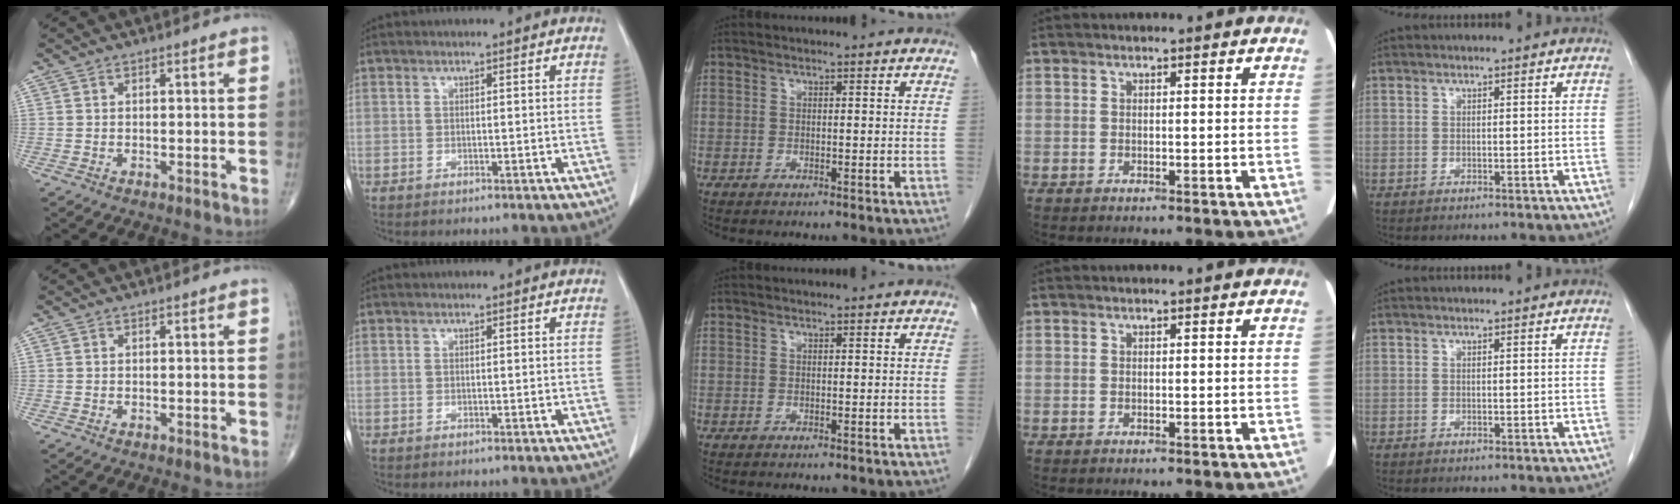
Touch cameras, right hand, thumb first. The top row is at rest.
{}